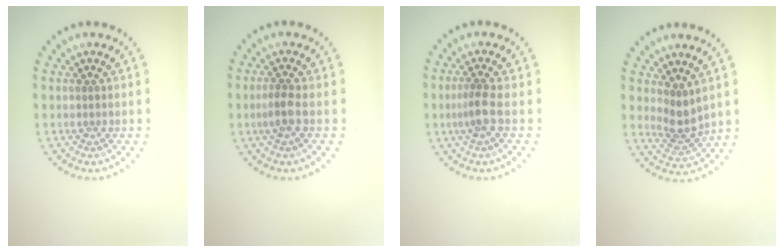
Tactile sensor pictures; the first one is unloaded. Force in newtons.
{"total": 1.7, "press": 1.5, "slide": 0.8}
{"total": 2.0, "press": 1.6, "slide": 1.2}
{"total": 2.7, "press": 2.0, "slide": 1.8}